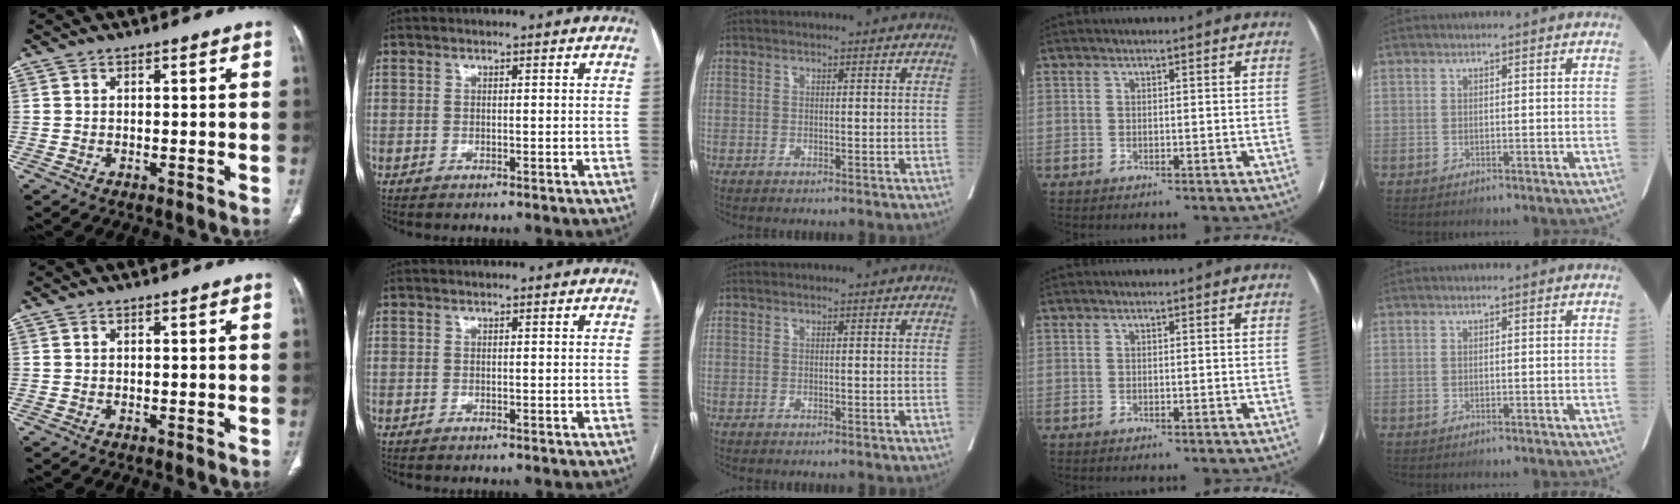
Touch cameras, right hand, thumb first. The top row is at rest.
{}